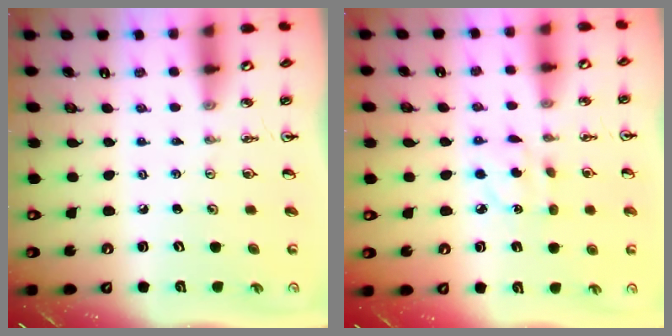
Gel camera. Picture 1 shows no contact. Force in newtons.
{"total": 3.9, "press": 3.9, "slide": 0.3}